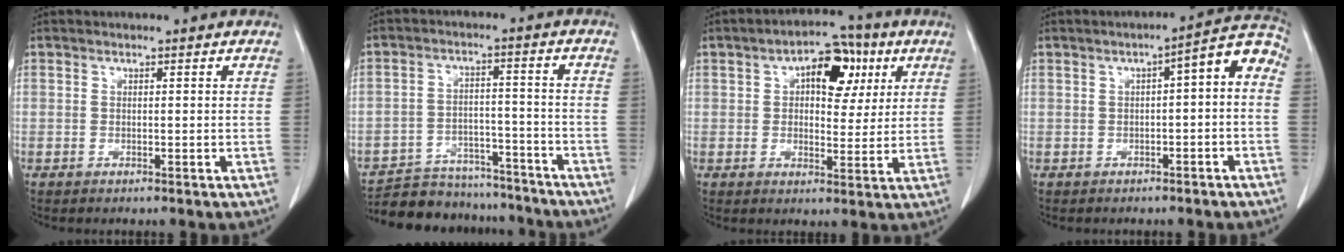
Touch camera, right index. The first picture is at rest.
{"total": 14.7, "force": [-13.6, 4.9, 3.0], "torque": [-0.044, 0.025, -0.195]}
{"total": 9.2, "force": [3.4, 4.8, 7.0], "torque": [-0.095, 0.027, 0.048]}
{"total": 6.7, "force": [-0.5, 1.8, 6.5], "torque": [-0.079, 0.036, -0.010]}